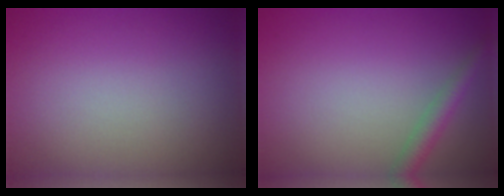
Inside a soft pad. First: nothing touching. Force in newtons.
{"total": 2.0, "press": 2.0, "slide": 0.0}